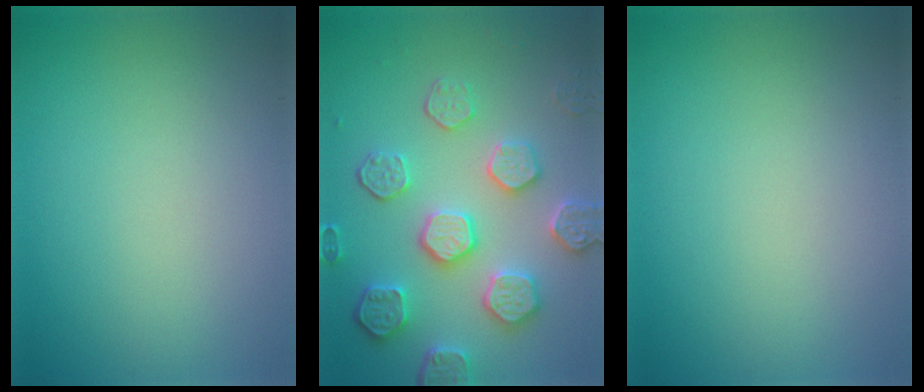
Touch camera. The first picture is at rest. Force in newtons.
{"total": 5.6, "press": 5.1, "slide": 2.2}
{"total": 0.0}